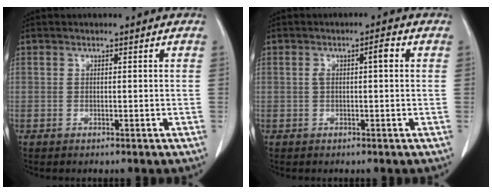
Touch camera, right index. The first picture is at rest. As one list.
[{"total": 2.9, "force": [0.5, 0.6, 2.8], "torque": [-0.051, 0.015, 0.010]}]